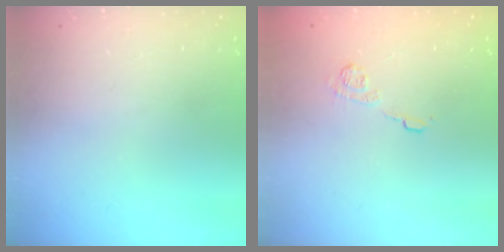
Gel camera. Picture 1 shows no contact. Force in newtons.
{"total": 9.2, "press": 9.2, "slide": 0.8}